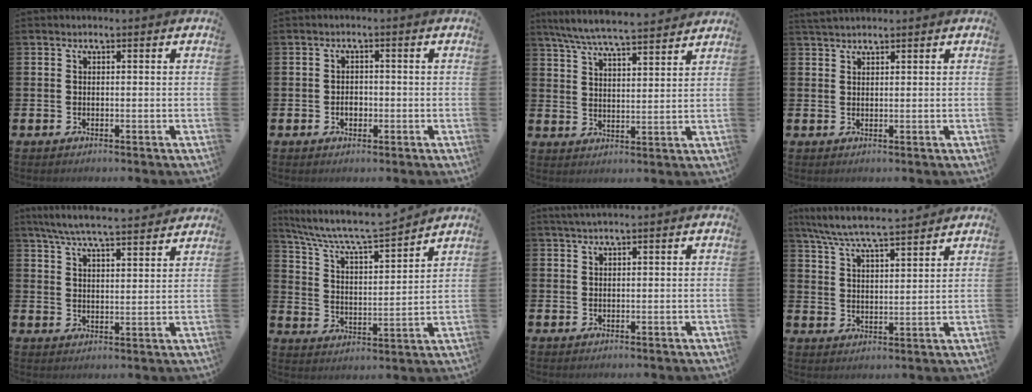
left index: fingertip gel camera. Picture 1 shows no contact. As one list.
[{"total": 1.9, "force": [-0.5, 1.4, 1.1], "torque": [-0.015, 0.002, -0.014]}, {"total": 7.1, "force": [6.8, 0.3, 2.3], "torque": [-0.069, -0.037, 0.120]}, {"total": 2.0, "force": [1.9, 0.4, 0.2], "torque": [-0.006, -0.003, 0.036]}, {"total": 7.0, "force": [6.6, 0.4, 2.3], "torque": [-0.059, -0.038, 0.116]}, {"total": 8.3, "force": [7.8, 0.9, 2.7], "torque": [-0.087, -0.055, 0.132]}, {"total": 1.4, "force": [1.2, -0.1, 0.8], "torque": [-0.019, 0.003, 0.023]}, {"total": 7.3, "force": [7.0, 0.2, 2.1], "torque": [-0.067, -0.039, 0.125]}]